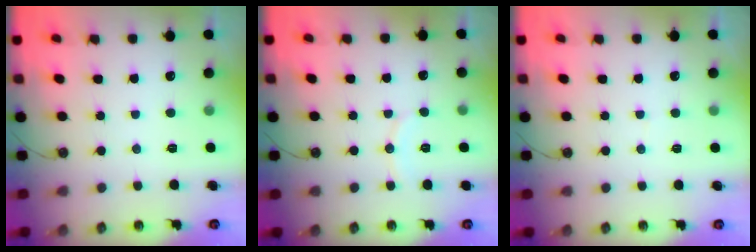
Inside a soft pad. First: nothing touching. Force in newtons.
{"total": 5.7, "press": 5.7, "slide": 0.5}
{"total": 1.8, "press": 1.7, "slide": 0.1}